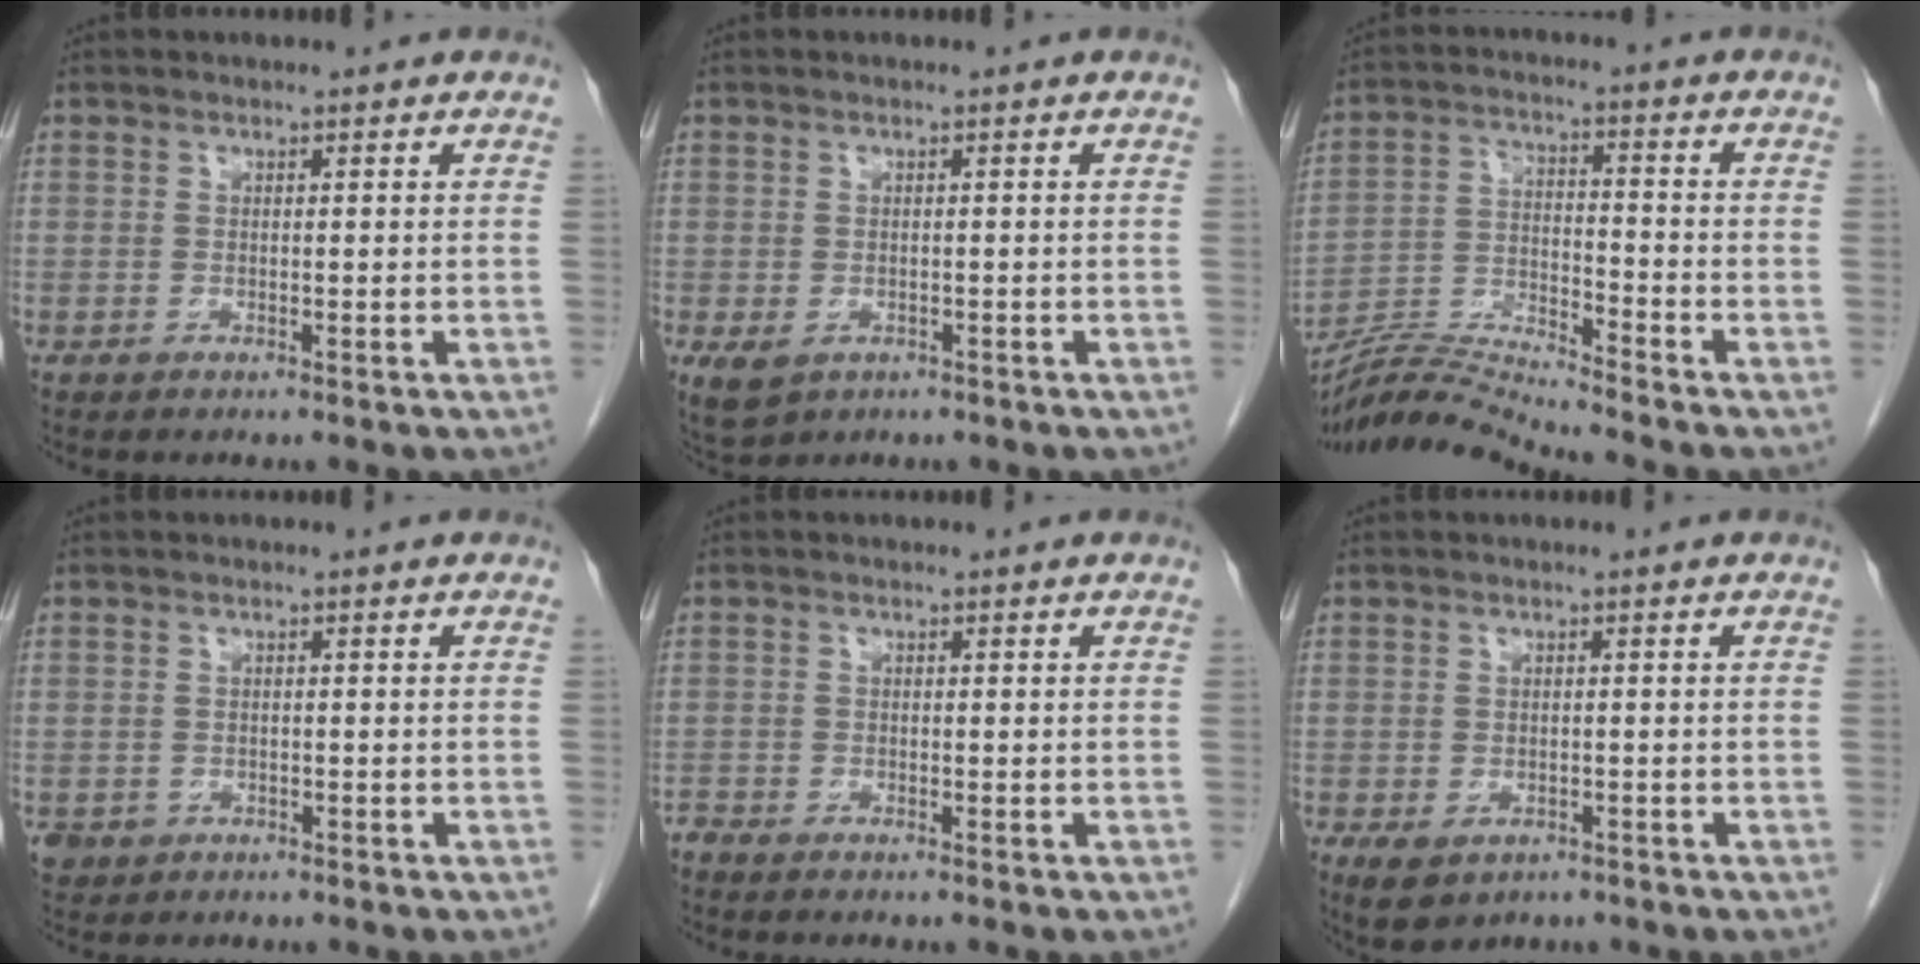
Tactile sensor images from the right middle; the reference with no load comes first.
{"total": 3.5, "force": [-1.6, 2.5, 1.9], "torque": [-0.039, -0.006, -0.015]}
{"total": 8.9, "force": [-8.5, -2.2, 1.2], "torque": [-0.030, -0.004, -0.162]}
{"total": 2.1, "force": [-1.0, 1.8, 0.3], "torque": [-0.007, 0.003, -0.013]}
{"total": 0.9, "force": [-0.9, 0.1, 0.0], "torque": [-0.006, -0.003, -0.020]}
{"total": 4.8, "force": [-2.9, 3.0, 2.4], "torque": [-0.042, -0.006, -0.038]}